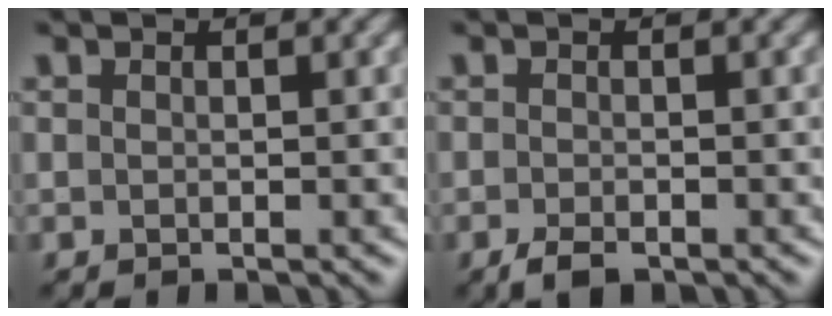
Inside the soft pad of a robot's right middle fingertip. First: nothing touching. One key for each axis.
{"total": 1.9, "fx": -1.2, "fy": 0.8, "fz": 1.2, "tx": -0.023, "ty": -0.005, "tz": -0.024}